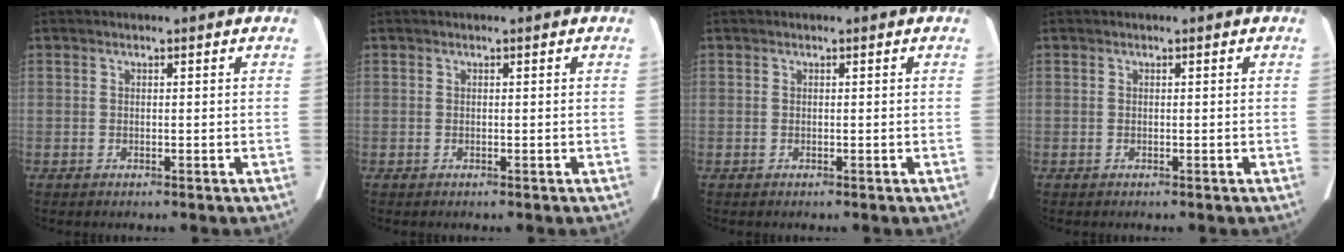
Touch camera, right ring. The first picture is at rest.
{"total": 0.0}
{"total": 0.0}
{"total": 0.0}